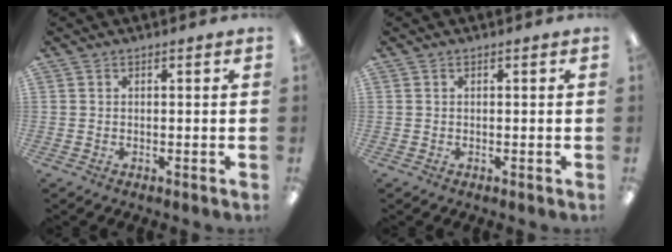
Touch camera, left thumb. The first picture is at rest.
{"total": 0.0}